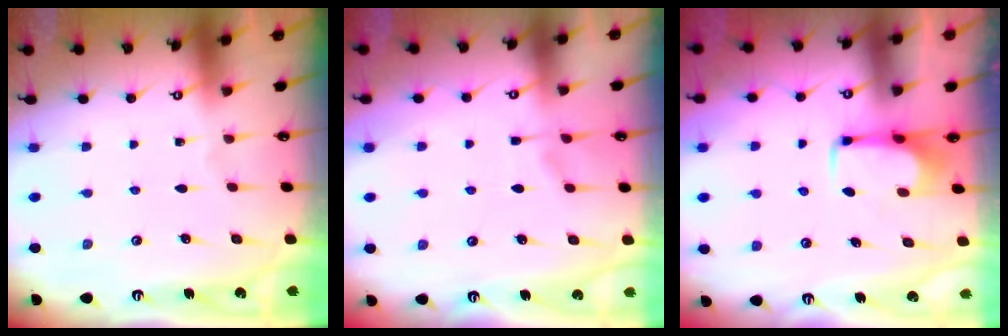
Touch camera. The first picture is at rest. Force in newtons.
{"total": 1.0, "press": 0.6, "slide": 0.8}
{"total": 1.7, "press": 1.7, "slide": 0.4}